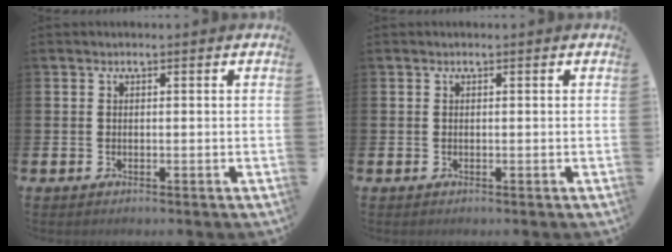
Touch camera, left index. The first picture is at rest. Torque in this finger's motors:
{"motor_torque": [-0.07, 0.01, 0.01, 0.01]}